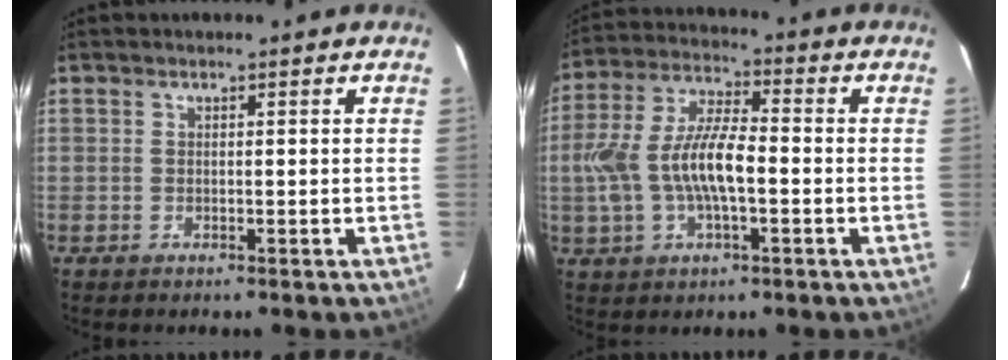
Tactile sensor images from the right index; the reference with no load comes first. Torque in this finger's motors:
{"motor_torque": [0.51, -0.12, 0.89, 0.21]}